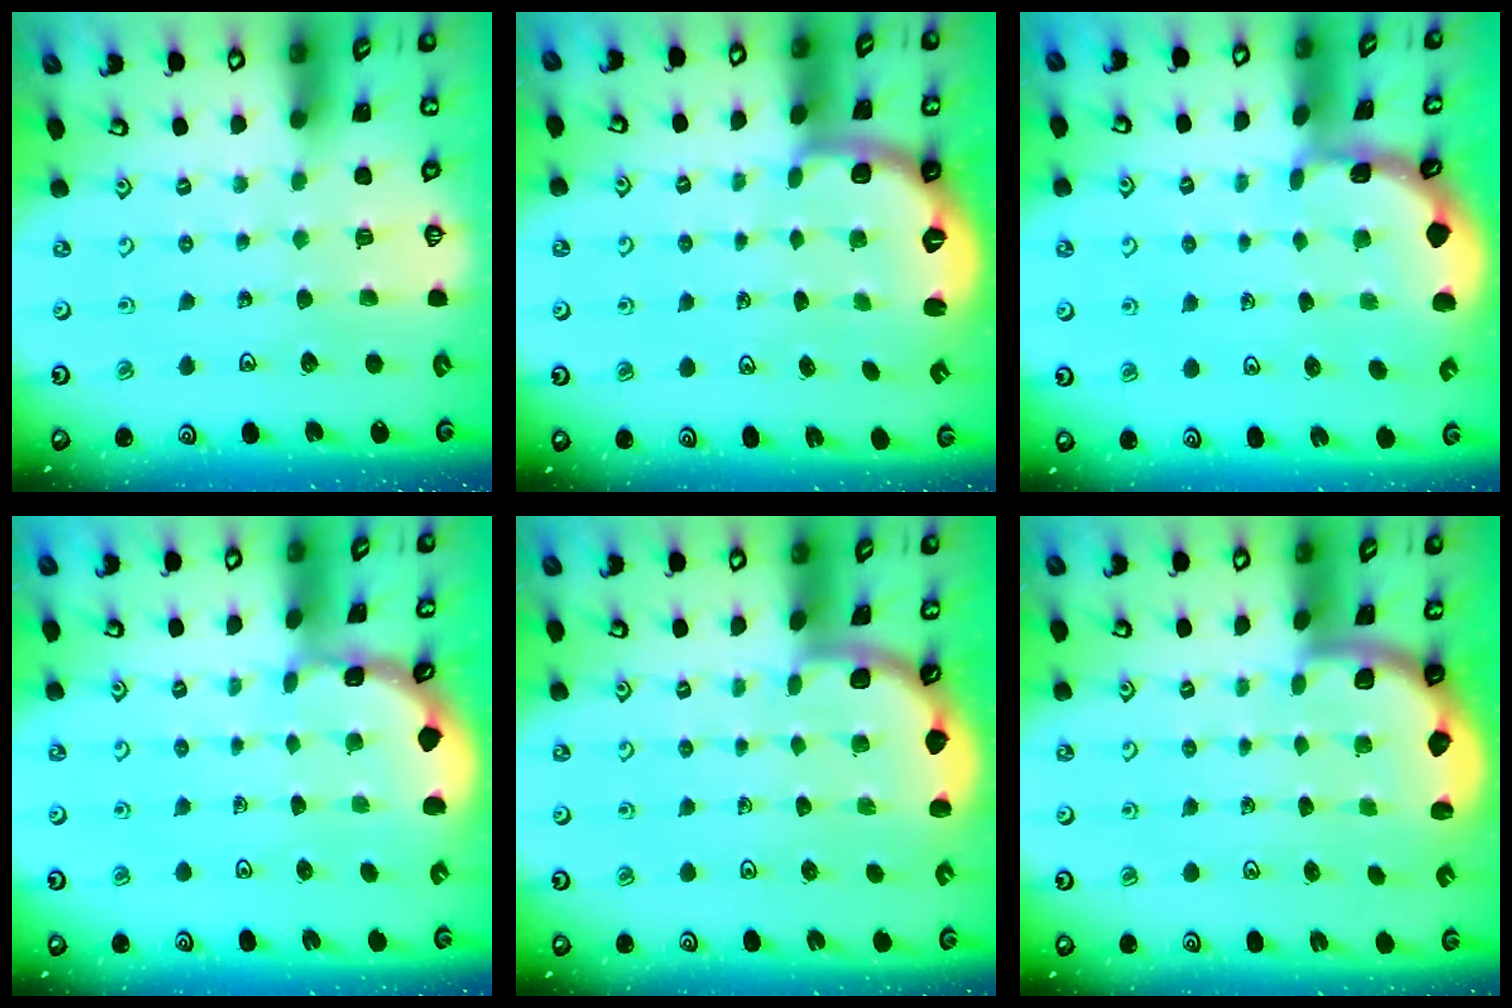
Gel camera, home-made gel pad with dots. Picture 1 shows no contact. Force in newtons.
{"total": 2.7, "press": 1.7, "slide": 2.1}
{"total": 1.5, "press": 1.5, "slide": 0.2}
{"total": 1.6, "press": 1.5, "slide": 0.2}
{"total": 1.9, "press": 1.9, "slide": 0.0}
{"total": 2.0, "press": 1.9, "slide": 0.5}